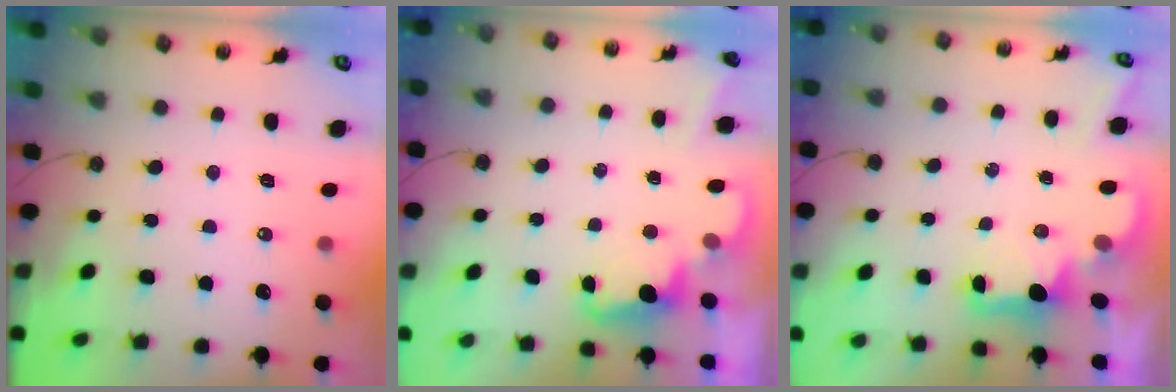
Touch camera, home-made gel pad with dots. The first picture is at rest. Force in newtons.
{"total": 2.5, "press": 2.4, "slide": 0.5}
{"total": 2.2, "press": 2.1, "slide": 0.8}